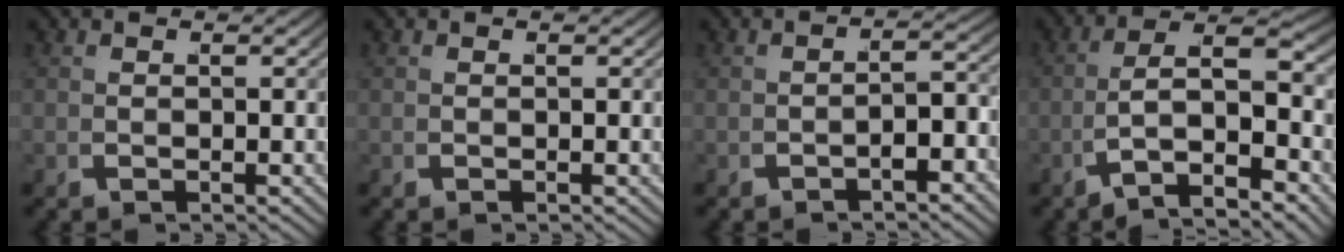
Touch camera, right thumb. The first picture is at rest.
{"total": 0.0}
{"total": 2.2, "force": [-1.4, 0.7, 1.5], "torque": [-0.017, 0.005, -0.022]}
{"total": 9.3, "force": [-1.4, 5.4, 7.5], "torque": [-0.150, -0.030, -0.012]}